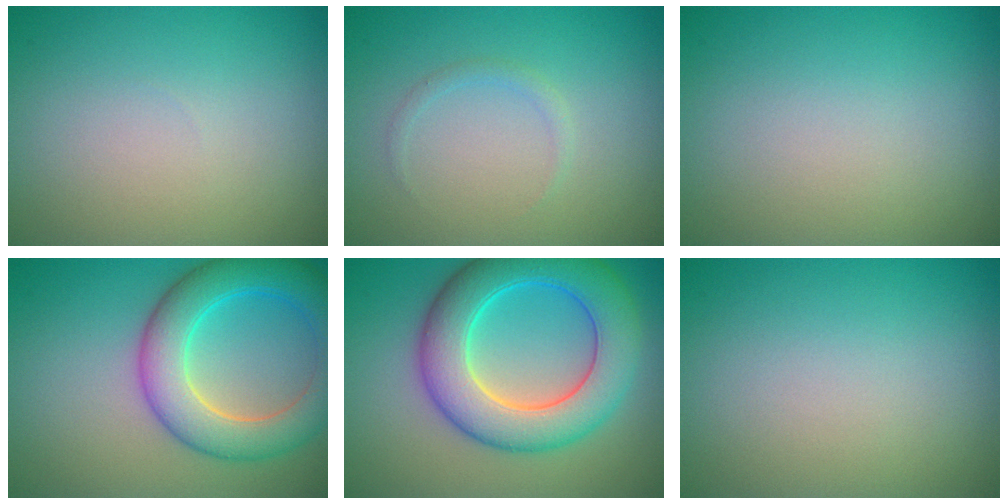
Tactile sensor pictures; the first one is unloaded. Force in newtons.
{"total": 0.8, "press": 0.8, "slide": 0.0}
{"total": 0.0}
{"total": 7.1, "press": 7.1, "slide": 0.3}
{"total": 8.9, "press": 8.9, "slide": 0.1}
{"total": 0.0}